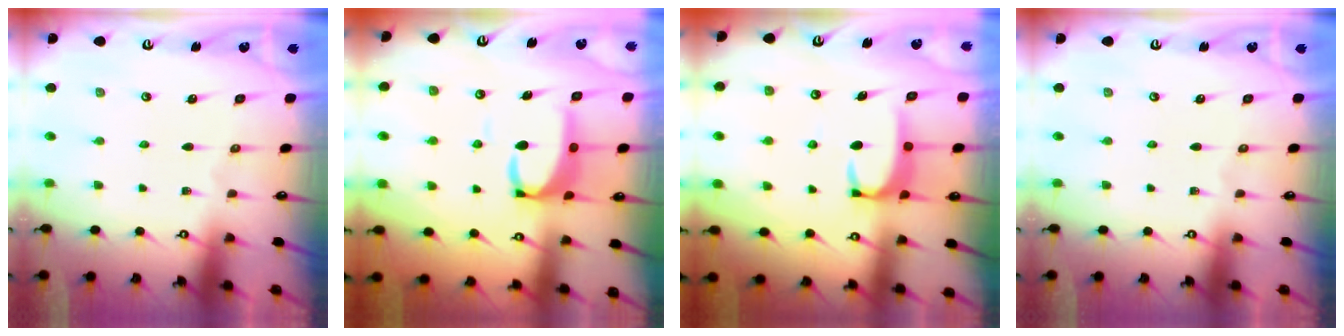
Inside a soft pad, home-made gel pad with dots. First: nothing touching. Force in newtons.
{"total": 6.9, "press": 6.9, "slide": 0.9}
{"total": 3.2, "press": 3.2, "slide": 0.6}
{"total": 0.0}